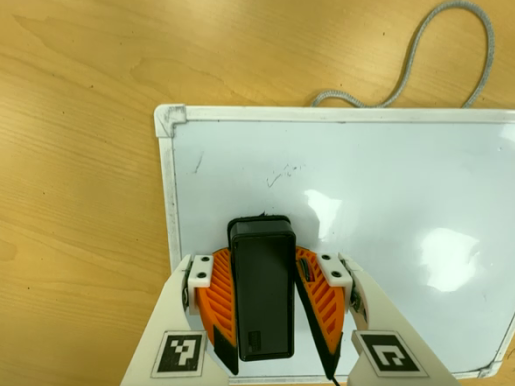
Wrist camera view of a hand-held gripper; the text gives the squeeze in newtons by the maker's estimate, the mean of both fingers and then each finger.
{"total": 15.4, "left": 17.6, "right": 13.2}